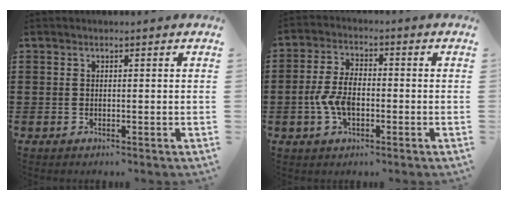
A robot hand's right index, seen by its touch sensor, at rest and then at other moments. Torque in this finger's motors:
{"motor_torque": [1.97, 0.17, 0.67, 0.07]}